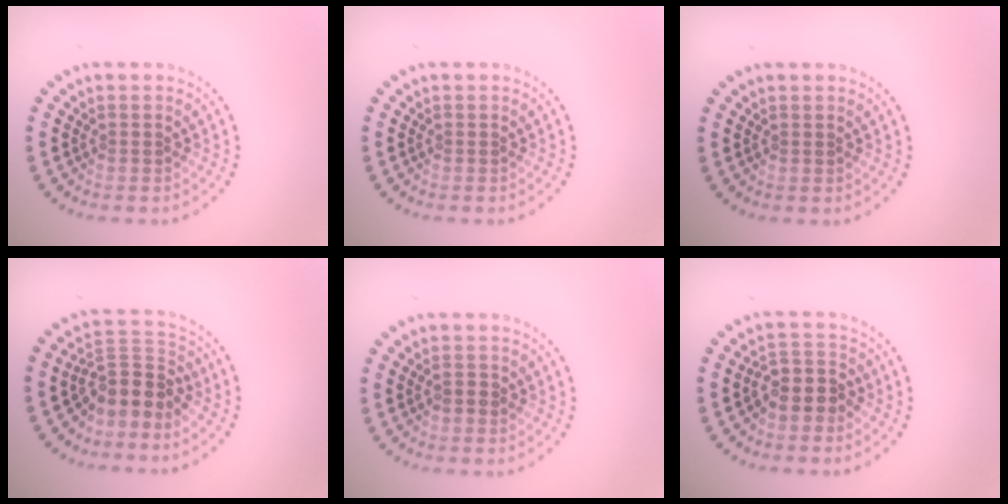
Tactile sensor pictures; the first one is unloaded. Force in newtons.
{"total": 0.0}
{"total": 0.0}
{"total": 3.9, "press": 3.0, "slide": 2.5}
{"total": 0.6, "press": 0.5, "slide": 0.3}
{"total": 3.0, "press": 2.5, "slide": 1.6}